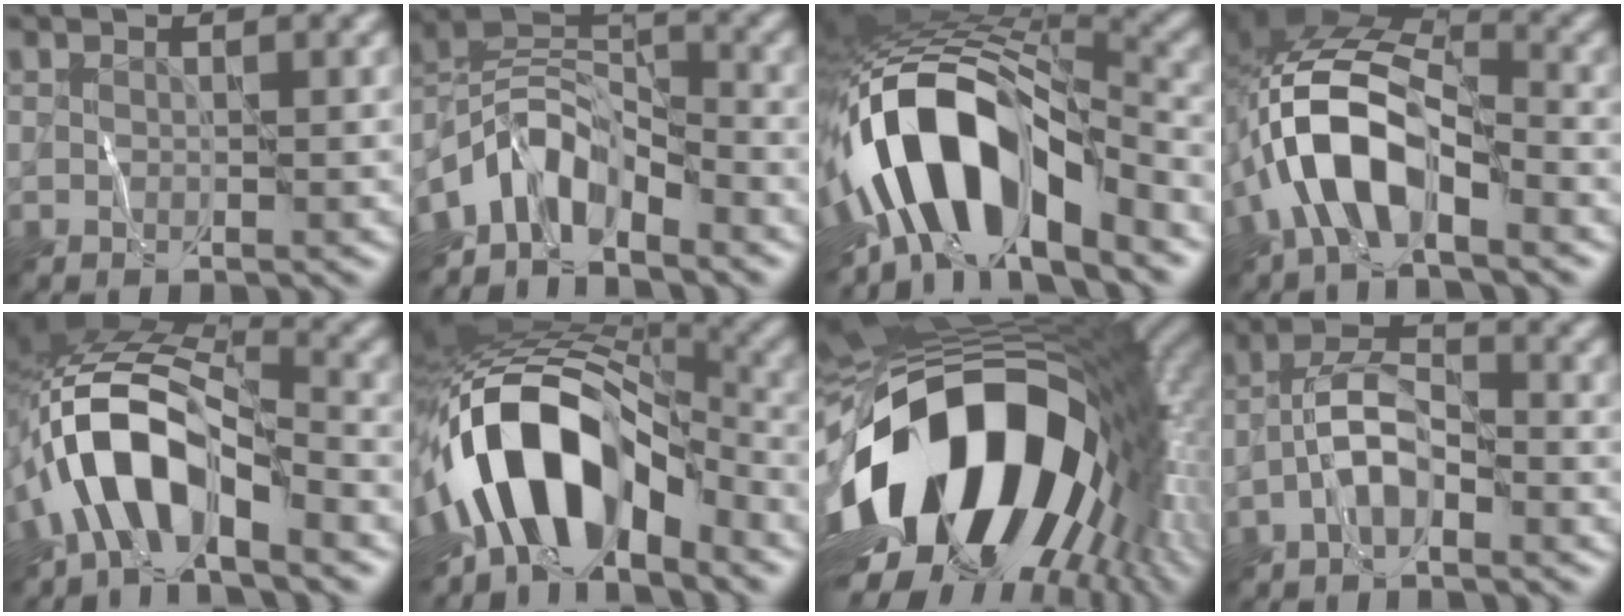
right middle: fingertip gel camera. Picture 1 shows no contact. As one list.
[{"total": 5.8, "force": [-4.3, 2.7, 2.9], "torque": [-0.040, 0.004, -0.094]}, {"total": 14.0, "force": [-5.7, 6.5, 11.0], "torque": [-0.179, 0.011, -0.104]}, {"total": 9.7, "force": [-3.9, 5.1, 7.3], "torque": [-0.146, 0.007, -0.079]}, {"total": 9.0, "force": [-4.6, 4.4, 6.3], "torque": [-0.118, 0.010, -0.092]}, {"total": 13.0, "force": [-5.5, 6.9, 9.5], "torque": [-0.153, 0.010, -0.103]}, {"total": 18.9, "force": [-2.6, 11.3, 15.0], "torque": [-0.270, -0.012, -0.052]}, {"total": 3.8, "force": [-2.0, 1.6, 2.8], "torque": [-0.048, 0.015, -0.047]}]